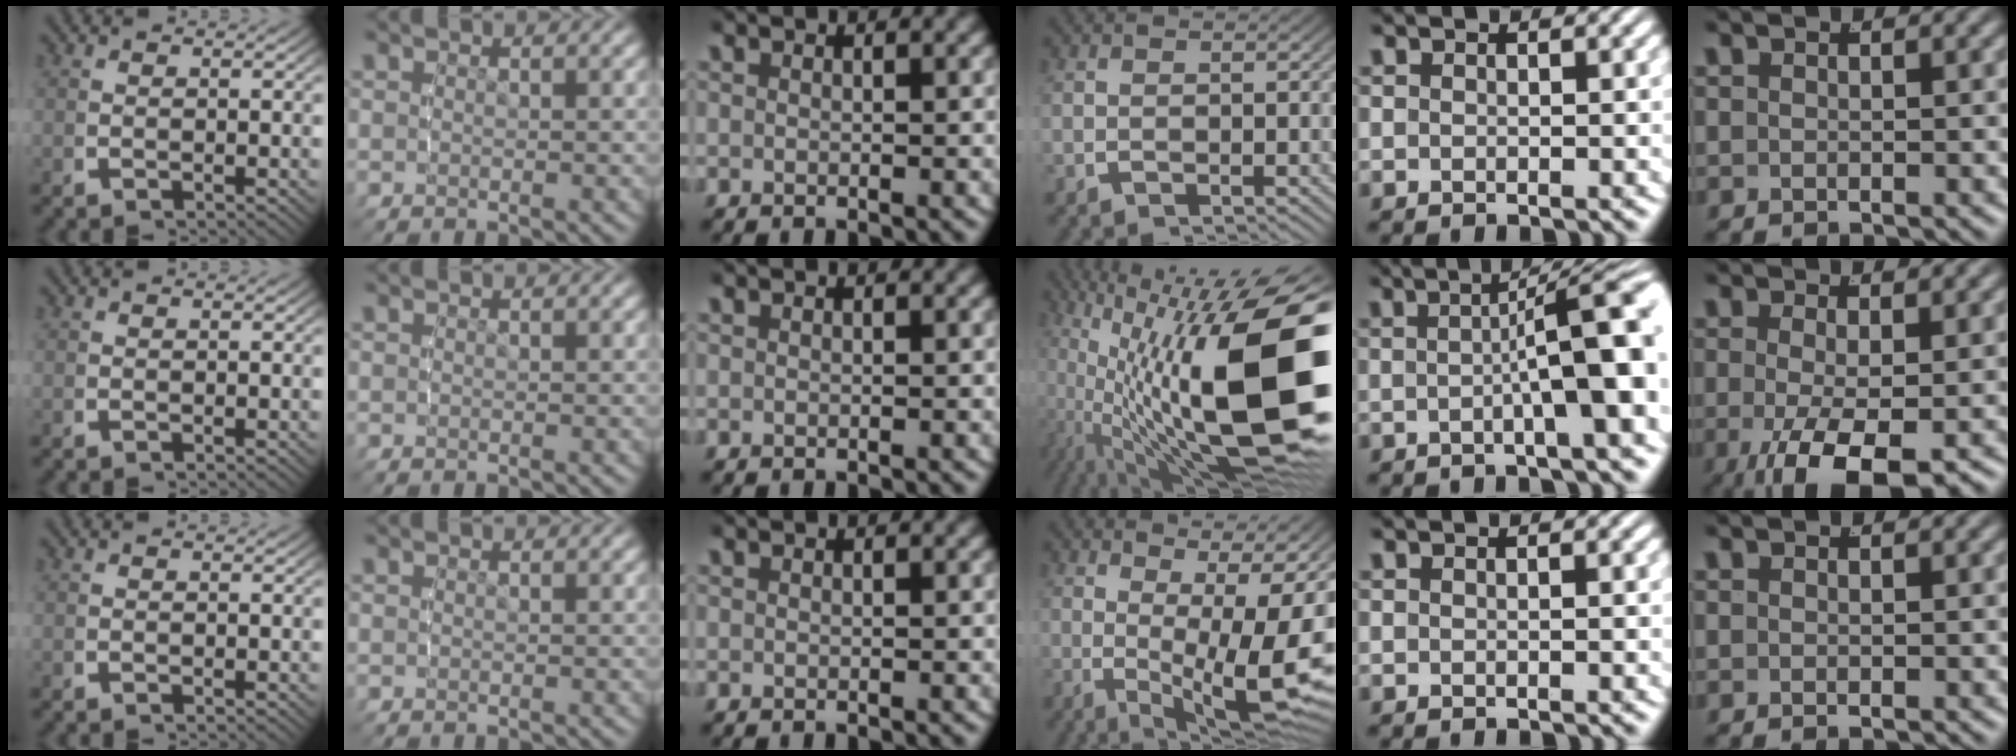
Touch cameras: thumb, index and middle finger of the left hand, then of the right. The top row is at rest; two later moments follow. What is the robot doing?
{"motion": "lift_and_place", "object": "bottle"}